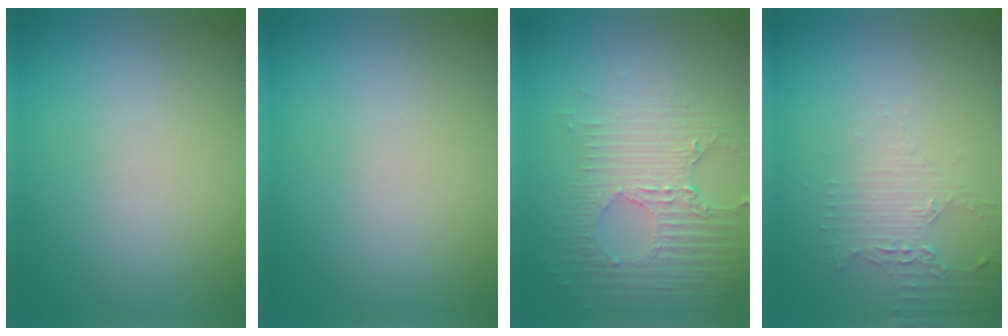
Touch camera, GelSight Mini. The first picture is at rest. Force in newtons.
{"total": 0.0}
{"total": 3.5, "press": 3.3, "slide": 1.2}
{"total": 2.0, "press": 1.6, "slide": 1.1}